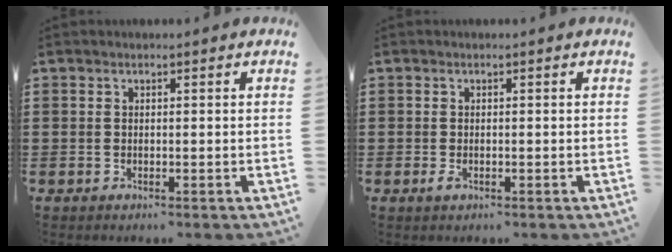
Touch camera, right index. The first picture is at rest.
{"total": 0.9, "force": [-0.3, 0.4, 0.7], "torque": [-0.022, -0.006, -0.008]}